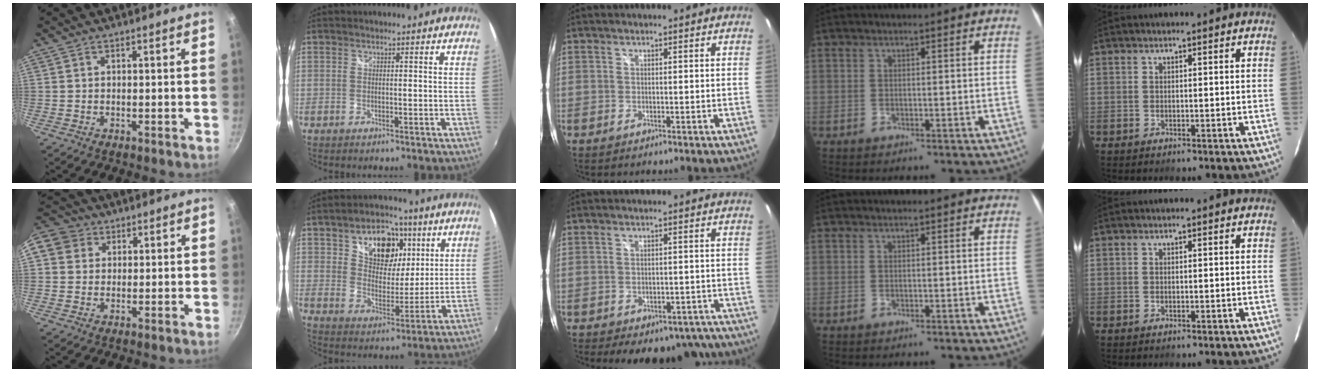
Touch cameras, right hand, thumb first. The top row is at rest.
{"thumb": {"total": 9.8, "force": [3.0, 8.5, 3.9], "torque": [-0.069, 0.020, 0.043]}, "index": {"total": 15.2, "force": [6.7, 9.8, 9.5], "torque": [-0.169, 0.023, 0.115]}, "middle": {"total": 14.4, "force": [-10.9, 7.1, 6.2], "torque": [-0.109, 0.001, -0.111]}}